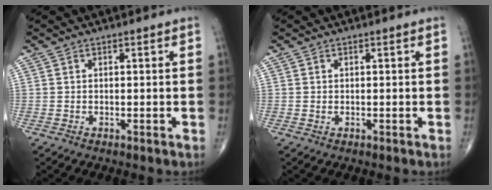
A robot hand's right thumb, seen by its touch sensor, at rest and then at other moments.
{"total": 0.0}